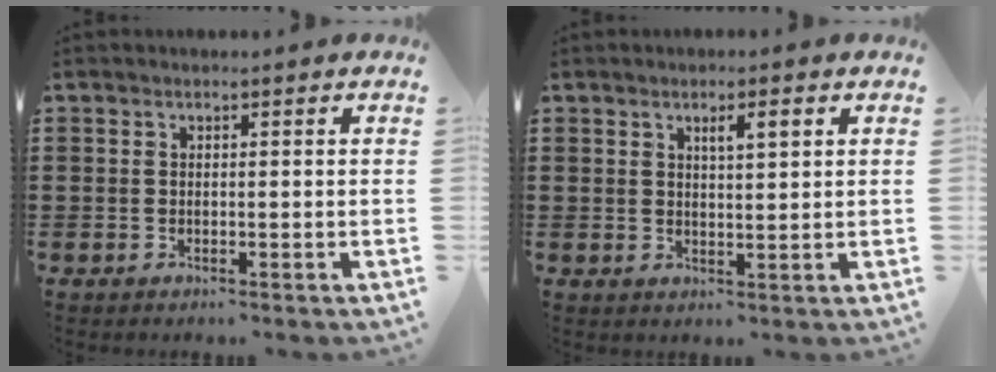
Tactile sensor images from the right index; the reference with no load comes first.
{"total": 2.7, "force": [1.2, 0.5, 2.4], "torque": [-0.039, 0.001, 0.016]}